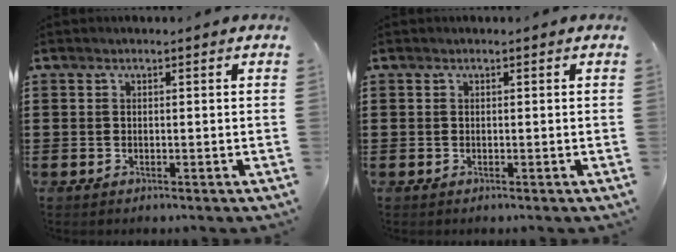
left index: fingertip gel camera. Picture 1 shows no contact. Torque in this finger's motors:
{"motor_torque": [0.00, 0.00, 0.00, -0.01]}